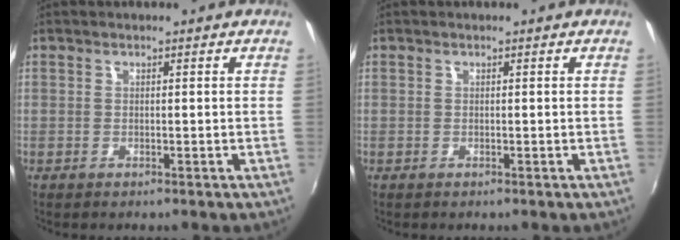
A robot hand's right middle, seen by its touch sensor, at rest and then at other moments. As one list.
[{"total": 0.0}]